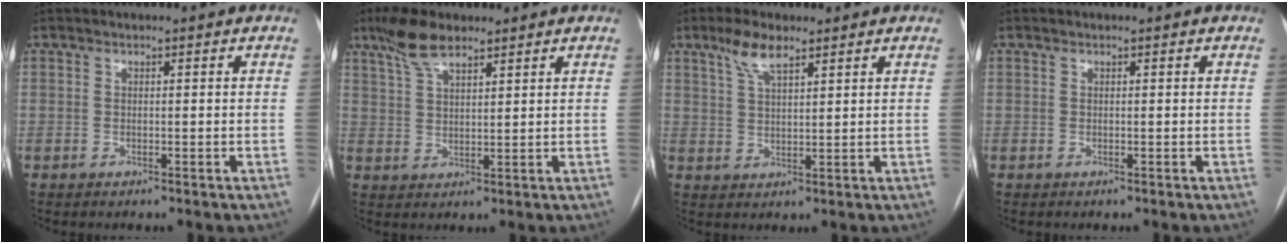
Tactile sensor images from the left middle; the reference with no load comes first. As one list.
[{"total": 6.2, "force": [4.6, 1.7, 3.8], "torque": [-0.084, 0.015, 0.092]}, {"total": 5.0, "force": [3.4, 1.3, 3.5], "torque": [-0.075, 0.010, 0.068]}, {"total": 0.0}]